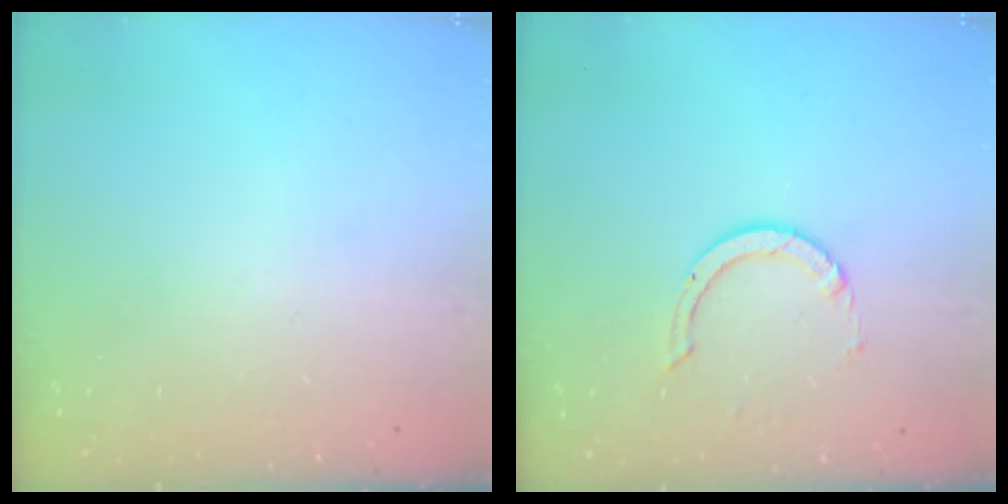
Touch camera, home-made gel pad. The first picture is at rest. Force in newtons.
{"total": 3.3, "press": 3.3, "slide": 0.3}